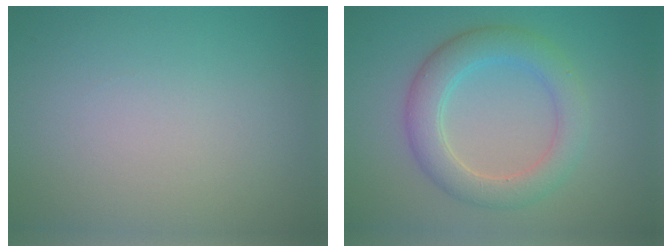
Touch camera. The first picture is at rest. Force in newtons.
{"total": 4.6, "press": 4.5, "slide": 0.2}